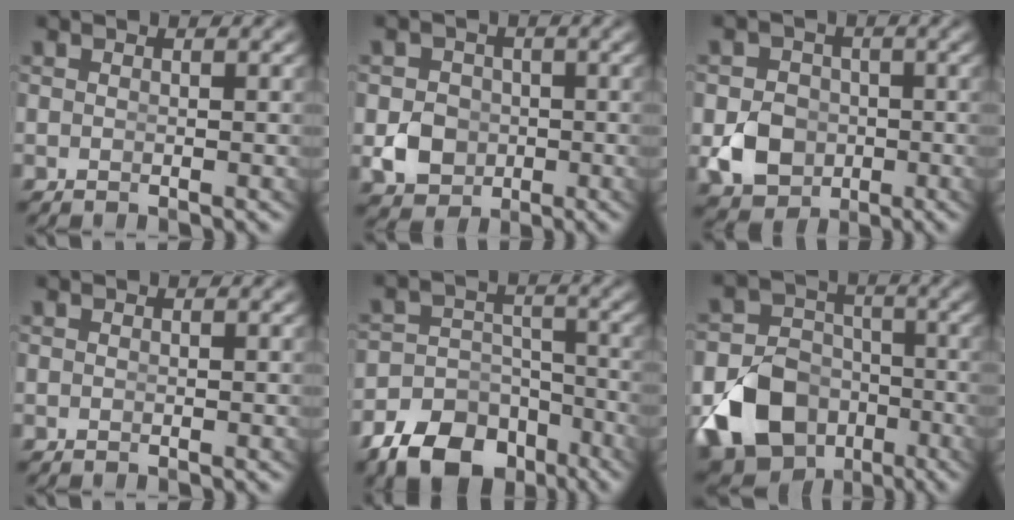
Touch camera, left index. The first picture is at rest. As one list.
[{"total": 4.1, "force": [-1.2, 3.5, 1.6], "torque": [-0.017, -0.018, -0.014]}, {"total": 5.5, "force": [-1.9, 4.7, 2.2], "torque": [-0.031, -0.028, -0.023]}, {"total": 0.0}, {"total": 9.4, "force": [-6.9, 5.5, 3.2], "torque": [-0.035, -0.029, -0.108]}, {"total": 14.7, "force": [-6.5, 12.2, 4.9], "torque": [-0.102, -0.057, -0.103]}]